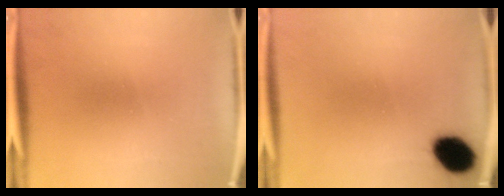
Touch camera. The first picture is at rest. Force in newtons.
{"total": 9.6}